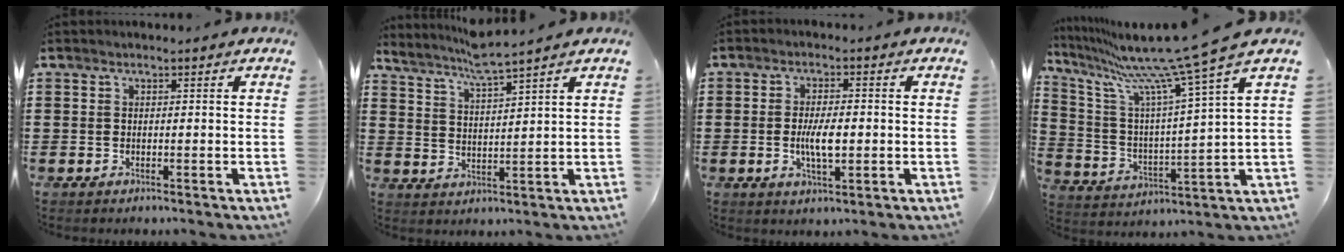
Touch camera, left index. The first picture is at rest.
{"total": 5.1, "force": [4.5, -0.9, 2.1], "torque": [-0.056, -0.022, 0.077]}
{"total": 5.4, "force": [-0.4, 1.9, 5.0], "torque": [-0.089, -0.003, -0.012]}
{"total": 12.7, "force": [10.4, -0.8, 7.2], "torque": [-0.173, -0.068, 0.167]}